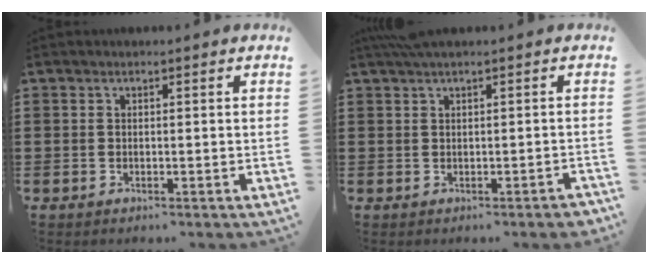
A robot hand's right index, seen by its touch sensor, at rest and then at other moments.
{"total": 1.9, "force": [0.2, 0.0, 1.9], "torque": [-0.035, -0.003, 0.006]}